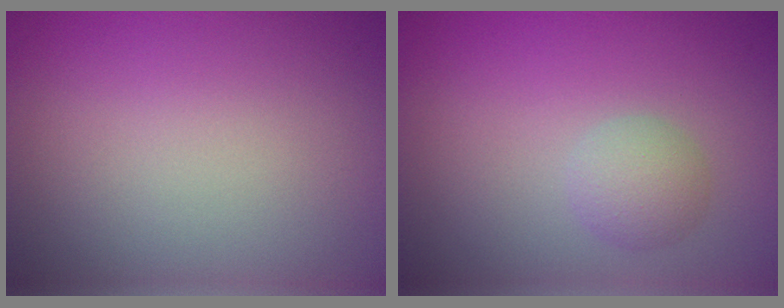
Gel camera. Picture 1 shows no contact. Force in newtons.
{"total": 2.1, "press": 2.1, "slide": 0.1}